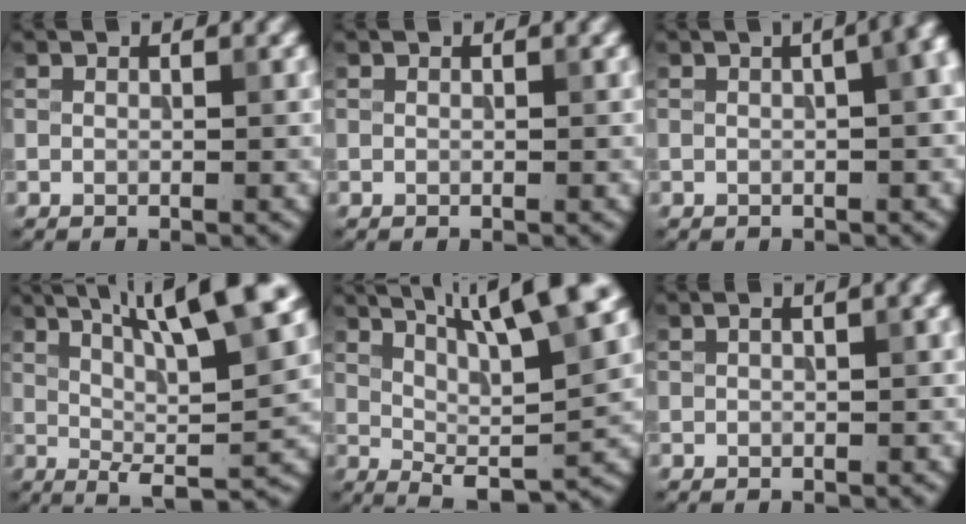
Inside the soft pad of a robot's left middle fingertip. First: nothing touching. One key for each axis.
{"total": 0.0}
{"total": 12.7, "fx": 2.6, "fy": 7.4, "fz": 10.1, "tx": -0.008, "ty": 0.061, "tz": -0.013}
{"total": 11.3, "fx": 4.0, "fy": 2.3, "fz": 10.3, "tx": -0.141, "ty": 0.011, "tz": 0.067}
{"total": 10.6, "fx": 5.2, "fy": 2.2, "fz": 9.0, "tx": -0.126, "ty": 0.019, "tz": 0.082}
{"total": 2.8, "fx": 0.7, "fy": 0.9, "fz": 2.5, "tx": -0.031, "ty": 0.008, "tz": 0.004}